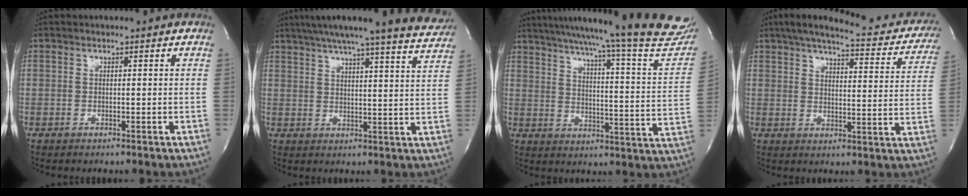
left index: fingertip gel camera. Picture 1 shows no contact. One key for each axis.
{"total": 20.5, "fx": 18.3, "fy": 0.7, "fz": 9.1, "tx": -0.137, "ty": -0.034, "tz": 0.219}
{"total": 28.6, "fx": 25.2, "fy": 0.0, "fz": 13.5, "tx": -0.207, "ty": -0.088, "tz": 0.310}
{"total": 22.6, "fx": 19.3, "fy": 4.9, "fz": 10.6, "tx": -0.152, "ty": -0.017, "tz": 0.225}